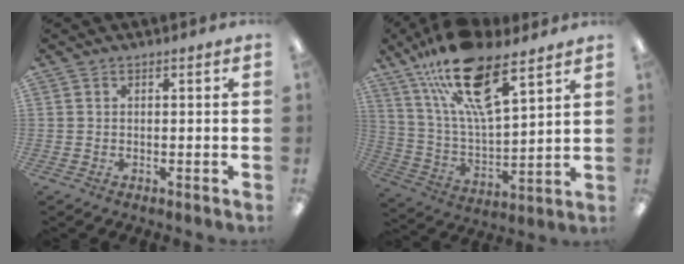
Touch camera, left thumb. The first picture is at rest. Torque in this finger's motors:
{"motor_torque": [0.92, 0.43, 2.20, -0.57, 0.33]}